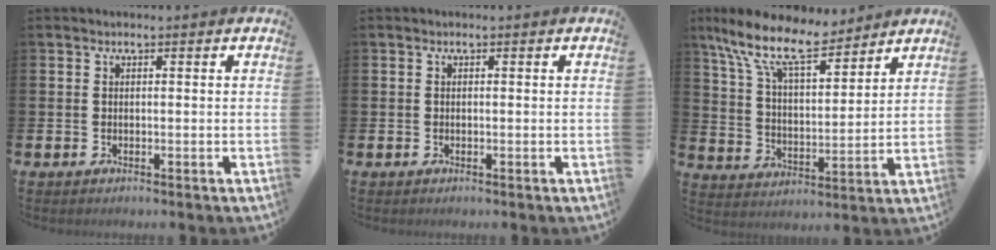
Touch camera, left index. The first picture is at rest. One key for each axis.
{"total": 0.0}
{"total": 10.9, "fx": 8.8, "fy": 3.7, "fz": 5.1, "tx": -0.138, "ty": -0.043, "tz": 0.158}